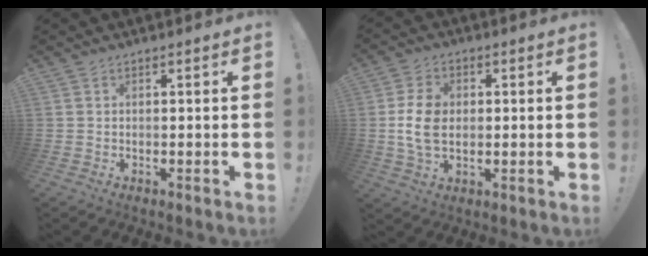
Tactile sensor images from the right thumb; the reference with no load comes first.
{"total": 10.2, "force": [-0.2, 6.9, 7.5], "torque": [-0.142, 0.000, -0.002]}